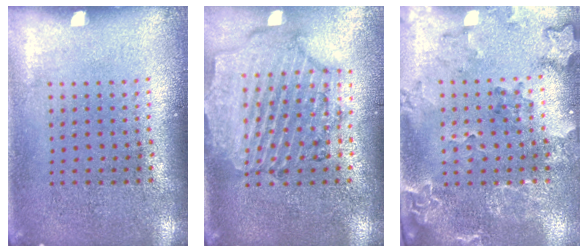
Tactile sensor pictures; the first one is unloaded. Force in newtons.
{"total": 1.6, "press": 1.6, "slide": 0.4}
{"total": 2.0, "press": 1.9, "slide": 0.7}